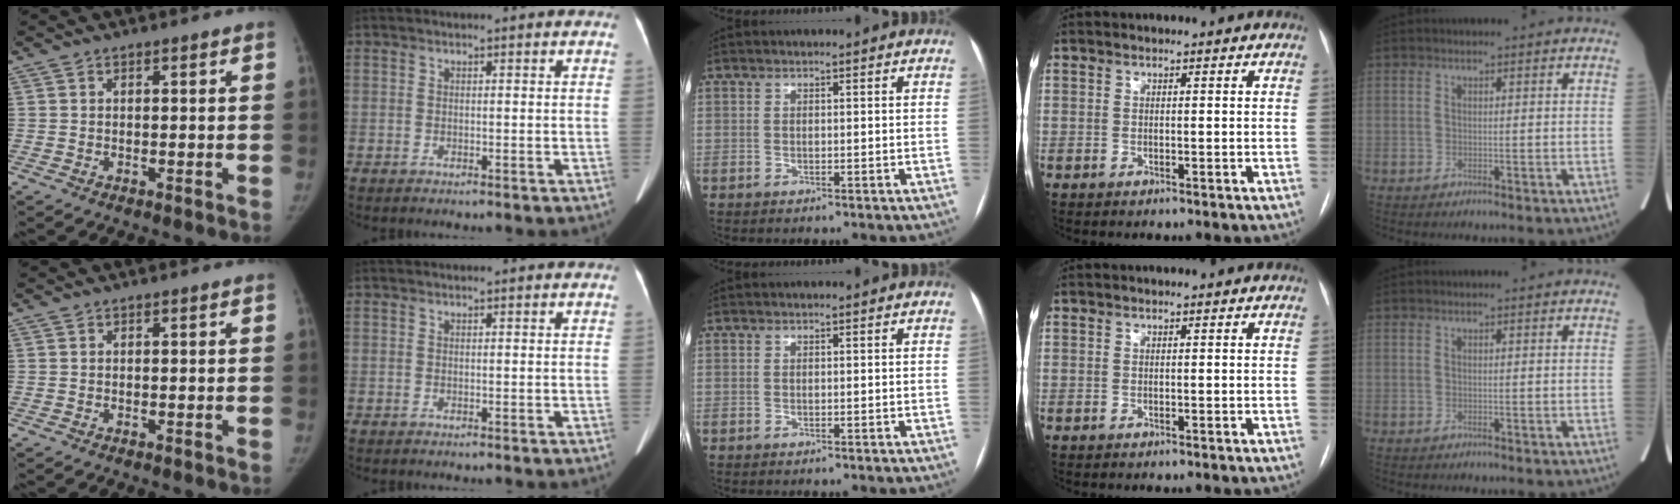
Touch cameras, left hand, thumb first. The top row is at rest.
{}